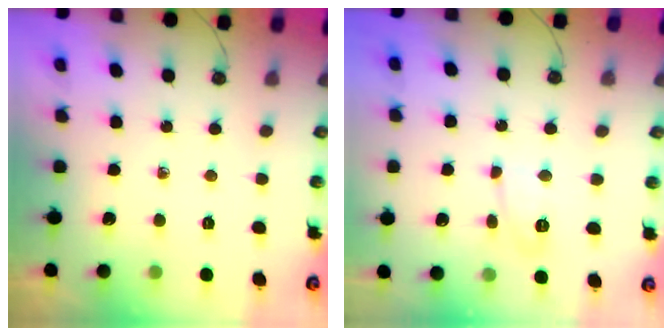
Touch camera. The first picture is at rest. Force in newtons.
{"total": 6.6, "press": 6.6, "slide": 0.5}